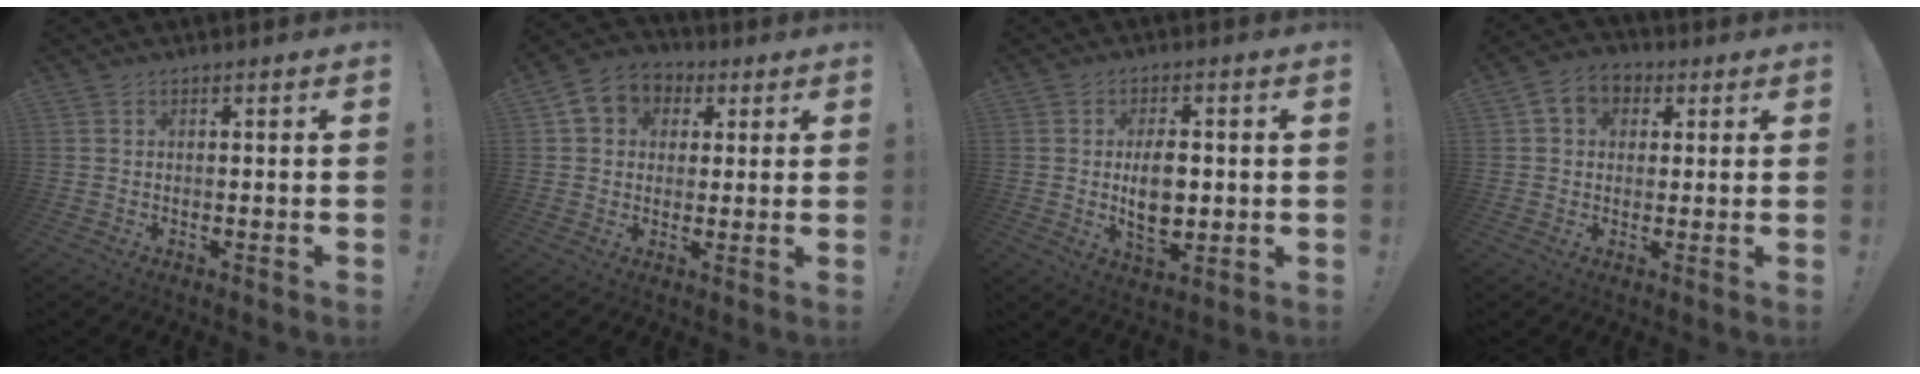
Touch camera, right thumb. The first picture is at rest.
{"total": 8.1, "force": [2.0, 7.1, 3.3], "torque": [-0.044, 0.001, 0.043]}
{"total": 9.5, "force": [-0.3, 5.6, 7.6], "torque": [-0.125, -0.006, -0.006]}
{"total": 6.8, "force": [1.9, 5.6, 3.3], "torque": [-0.047, 0.005, 0.039]}